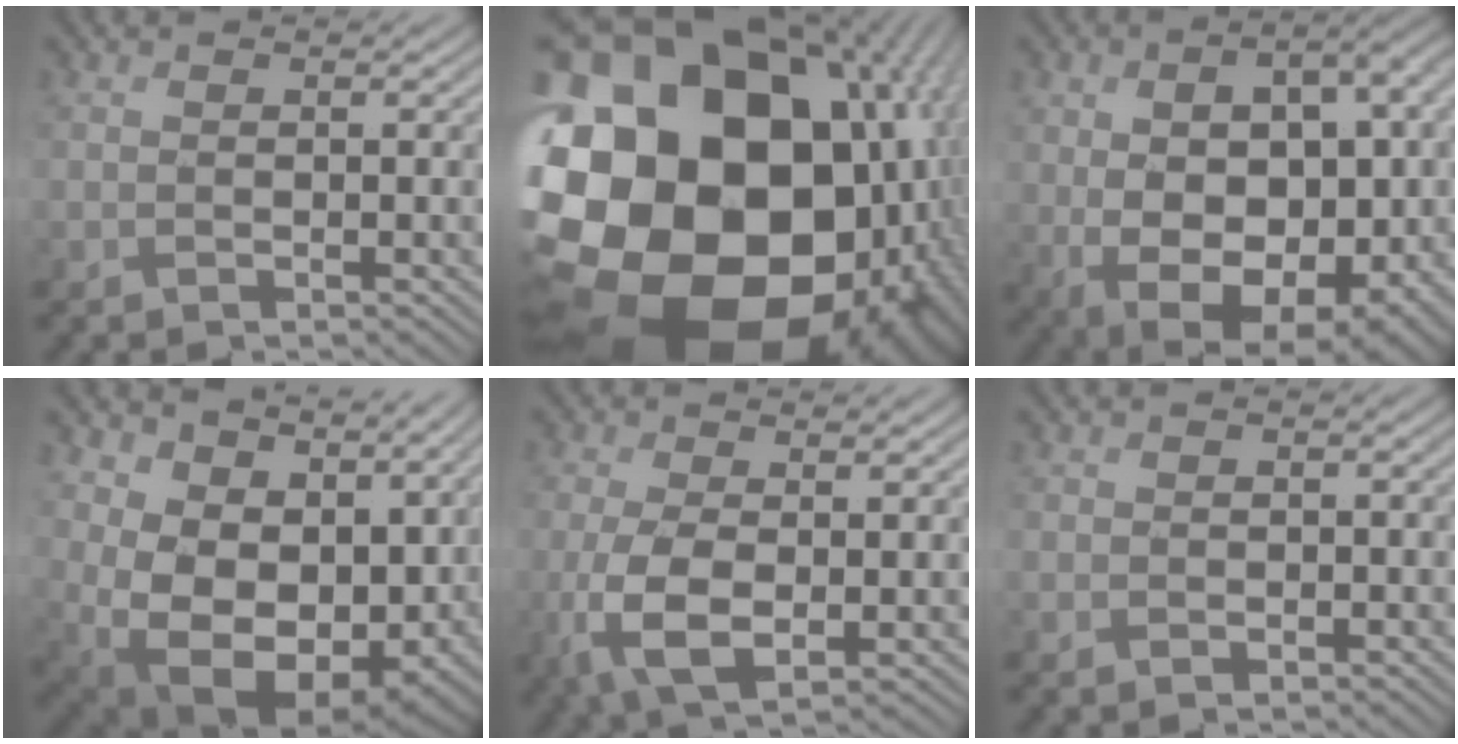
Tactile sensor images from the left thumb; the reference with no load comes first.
{"total": 26.9, "force": [-4.3, 22.8, 13.6], "torque": [-0.278, -0.027, -0.099]}
{"total": 18.6, "force": [-0.6, 11.4, 14.7], "torque": [-0.213, -0.033, 0.025]}
{"total": 16.9, "force": [1.6, 11.7, 12.2], "torque": [-0.247, -0.040, 0.082]}
{"total": 7.0, "force": [-1.5, 3.3, 5.9], "torque": [-0.143, -0.013, -0.025]}
{"total": 0.8, "force": [-0.5, 0.6, 0.0], "torque": [0.004, -0.006, -0.008]}